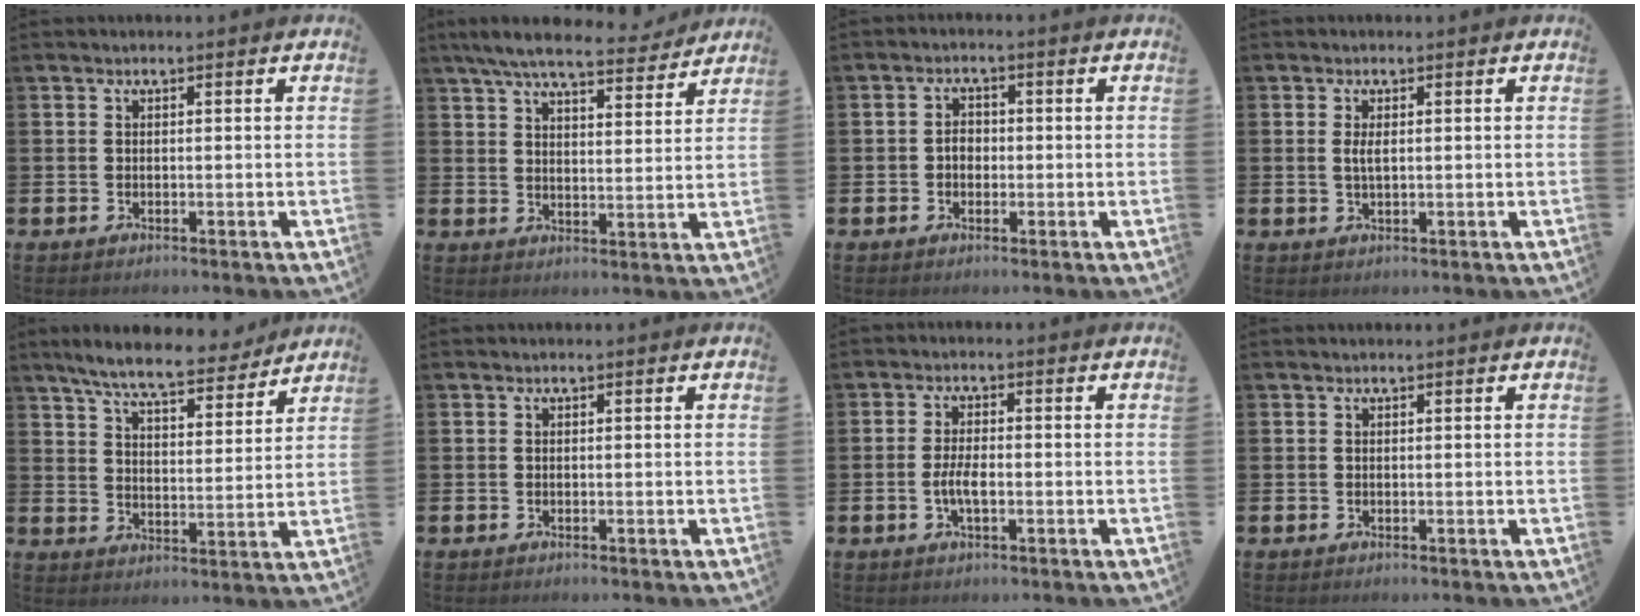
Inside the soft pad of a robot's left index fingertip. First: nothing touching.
{"total": 7.6, "force": [6.8, 1.4, 3.0], "torque": [-0.067, -0.035, 0.118]}
{"total": 2.3, "force": [-0.3, 1.7, 1.5], "torque": [-0.017, 0.003, -0.010]}
{"total": 1.8, "force": [0.4, 0.6, 1.6], "torque": [-0.029, 0.002, 0.004]}
{"total": 8.1, "force": [7.3, 1.3, 3.1], "torque": [-0.082, -0.039, 0.128]}
{"total": 0.0}
{"total": 3.1, "force": [-0.7, 1.2, 2.8], "torque": [-0.047, 0.001, -0.014]}
{"total": 0.0}